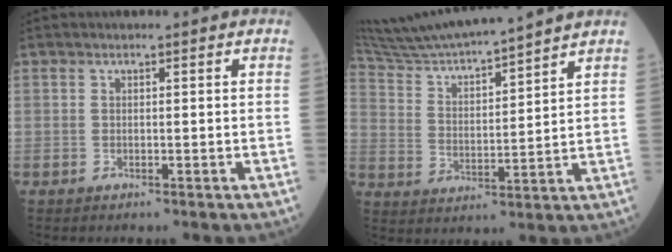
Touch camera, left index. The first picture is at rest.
{"total": 16.6, "force": [15.4, -0.7, 6.2], "torque": [-0.120, 0.004, 0.261]}